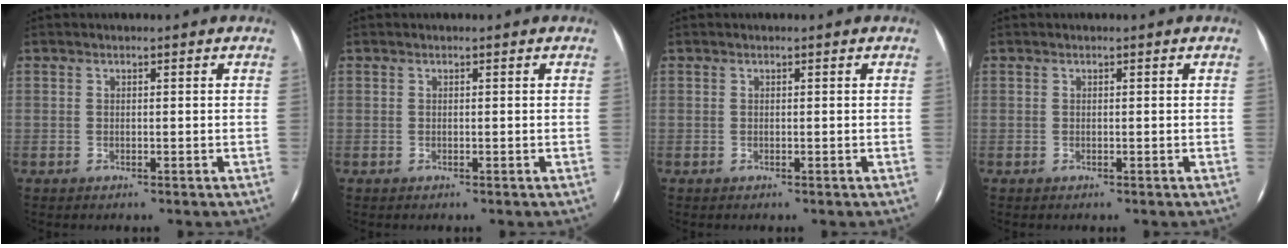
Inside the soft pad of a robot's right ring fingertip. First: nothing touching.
{"total": 0.0}
{"total": 0.0}
{"total": 0.0}